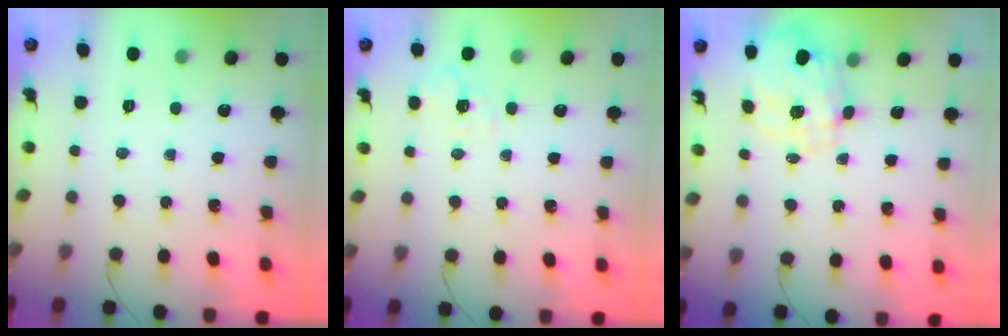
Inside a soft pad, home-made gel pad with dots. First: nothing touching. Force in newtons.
{"total": 1.9, "press": 0.8, "slide": 1.8}
{"total": 2.8, "press": 2.6, "slide": 1.0}